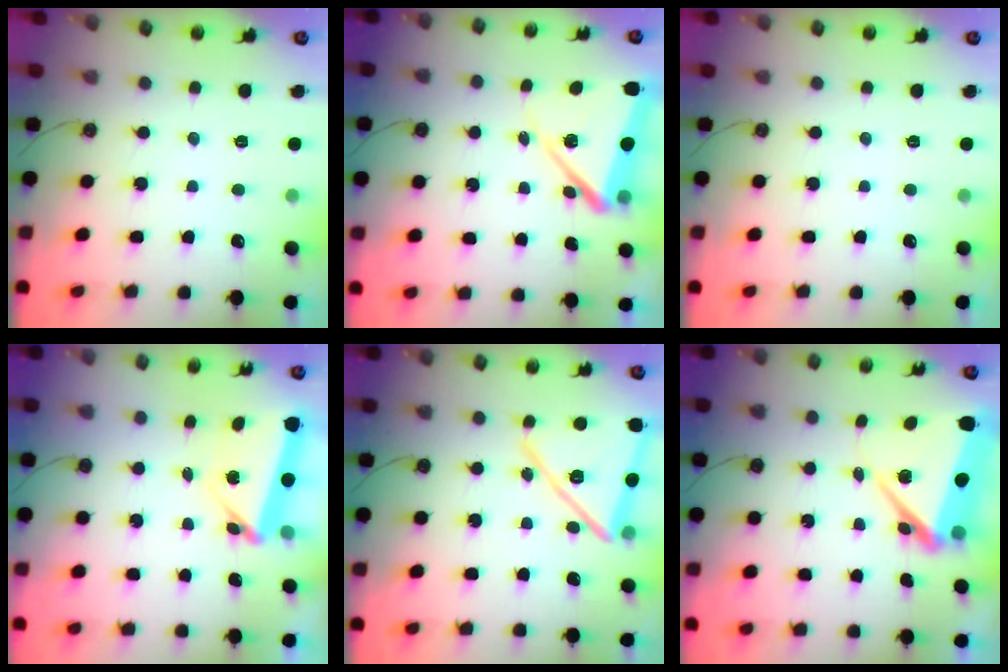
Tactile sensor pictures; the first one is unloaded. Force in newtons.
{"total": 10.4, "press": 10.2, "slide": 1.9}
{"total": 0.0}
{"total": 6.9, "press": 6.8, "slide": 1.0}
{"total": 19.0, "press": 18.9, "slide": 1.5}
{"total": 11.0, "press": 10.9, "slide": 1.5}